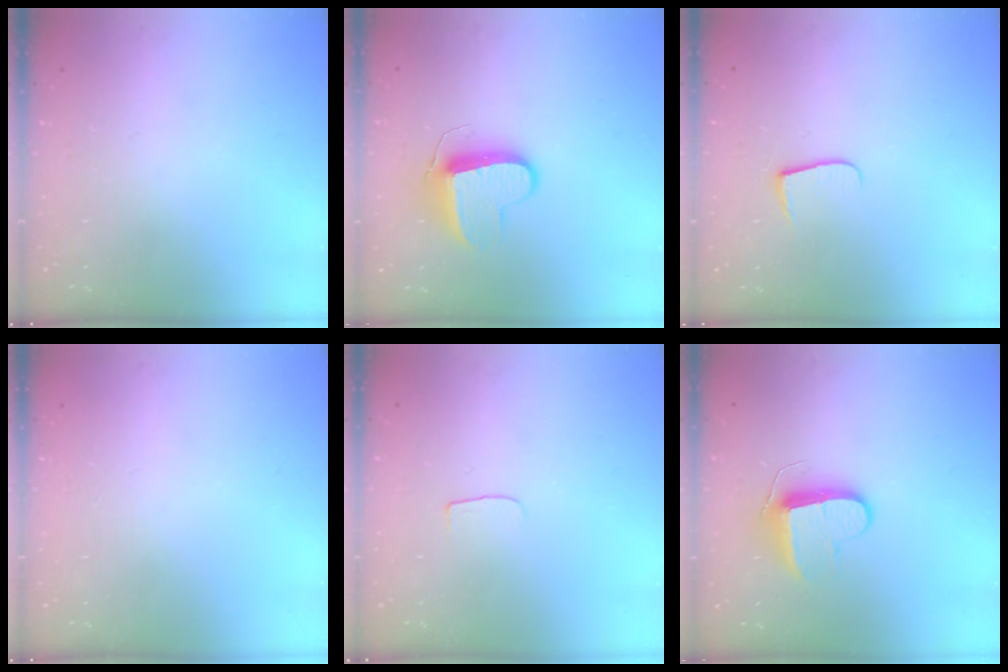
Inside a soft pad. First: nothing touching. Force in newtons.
{"total": 9.2, "press": 9.2, "slide": 0.3}
{"total": 4.8, "press": 4.8, "slide": 0.6}
{"total": 0.0}
{"total": 3.0, "press": 3.0, "slide": 0.3}
{"total": 9.6, "press": 9.6, "slide": 0.3}